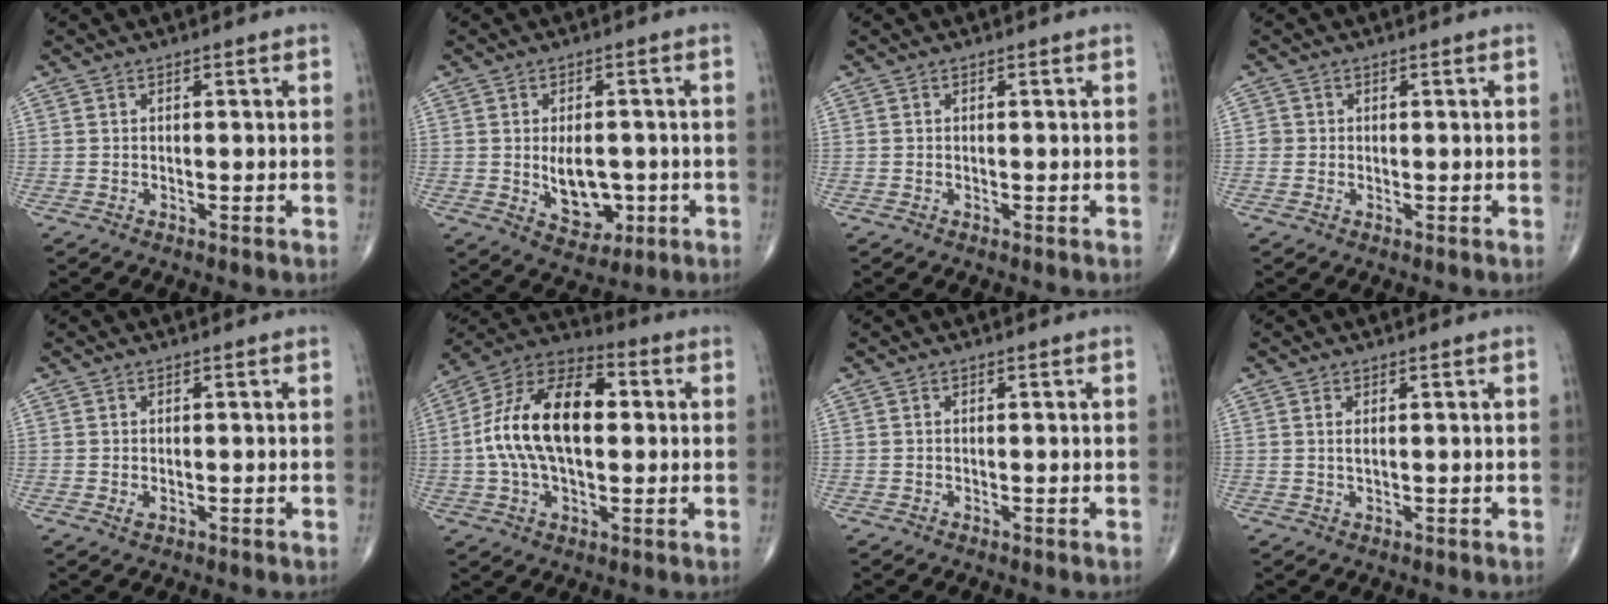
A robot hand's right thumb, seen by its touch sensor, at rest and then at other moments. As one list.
[{"total": 7.9, "force": [-1.0, 5.1, 5.9], "torque": [-0.065, -0.003, -0.001]}, {"total": 0.0}, {"total": 1.3, "force": [-0.1, 1.3, 0.1], "torque": [0.006, 0.004, -0.003]}, {"total": 1.0, "force": [-0.2, 0.6, 0.7], "torque": [-0.014, 0.000, -0.002]}, {"total": 19.1, "force": [1.5, 10.5, 15.9], "torque": [-0.284, 0.029, 0.018]}, {"total": 0.0}, {"total": 1.1, "force": [0.3, 0.3, 1.0], "torque": [-0.023, 0.000, 0.008]}]